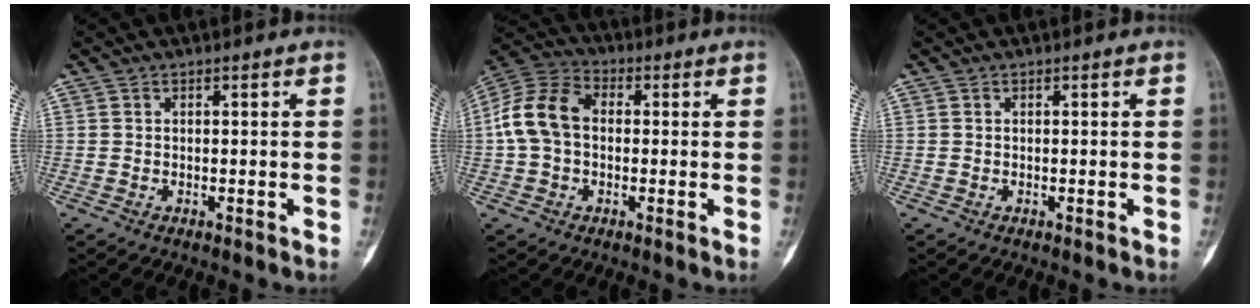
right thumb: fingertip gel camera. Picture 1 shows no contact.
{"total": 11.9, "force": [0.3, 8.6, 8.3], "torque": [-0.160, 0.033, -0.006]}
{"total": 0.0}